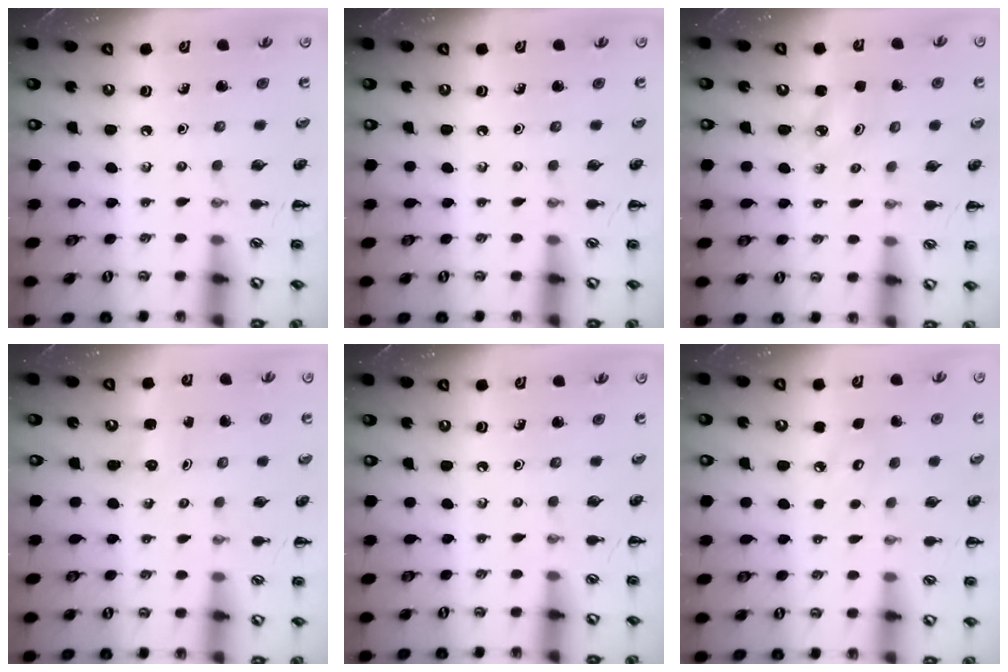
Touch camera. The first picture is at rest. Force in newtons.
{"total": 0.0}
{"total": 2.8, "press": 2.7, "slide": 0.4}
{"total": 1.8, "press": 1.7, "slide": 0.5}
{"total": 0.0}
{"total": 4.8, "press": 4.6, "slide": 1.3}